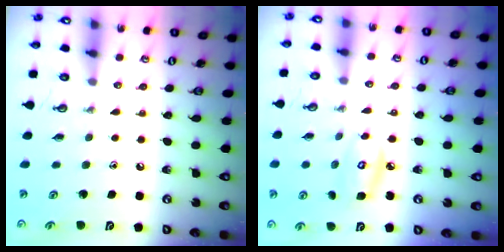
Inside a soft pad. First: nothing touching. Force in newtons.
{"total": 6.0, "press": 6.0, "slide": 0.3}